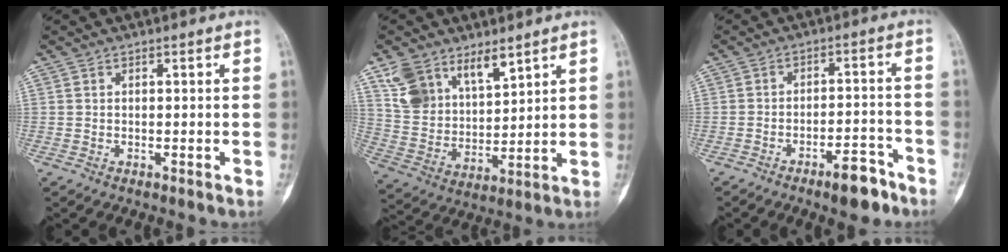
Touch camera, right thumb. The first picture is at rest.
{"total": 12.0, "force": [7.9, 6.8, 5.9], "torque": [-0.086, -0.035, 0.165]}
{"total": 7.3, "force": [-5.0, 2.6, 4.7], "torque": [-0.059, 0.038, -0.071]}